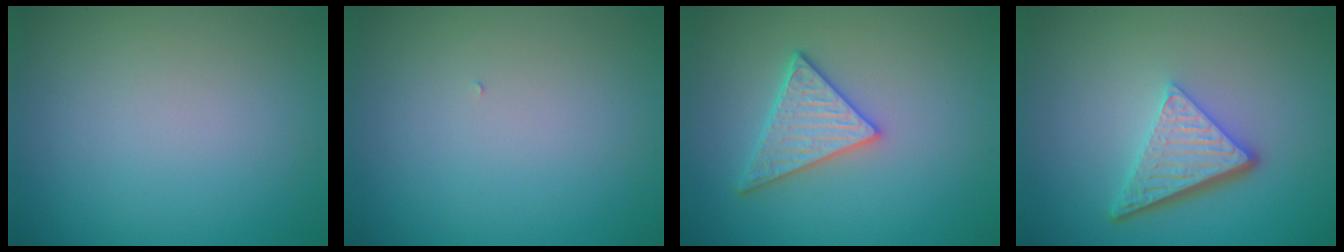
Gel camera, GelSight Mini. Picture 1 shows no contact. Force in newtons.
{"total": 0.0}
{"total": 3.5, "press": 3.3, "slide": 1.1}
{"total": 4.9, "press": 3.5, "slide": 3.5}